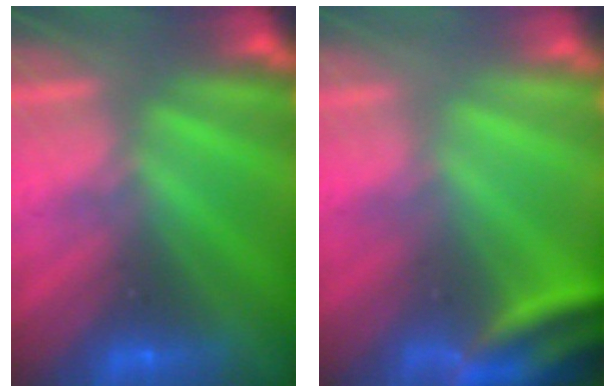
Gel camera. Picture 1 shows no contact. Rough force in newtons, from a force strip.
{"total": 3.9}